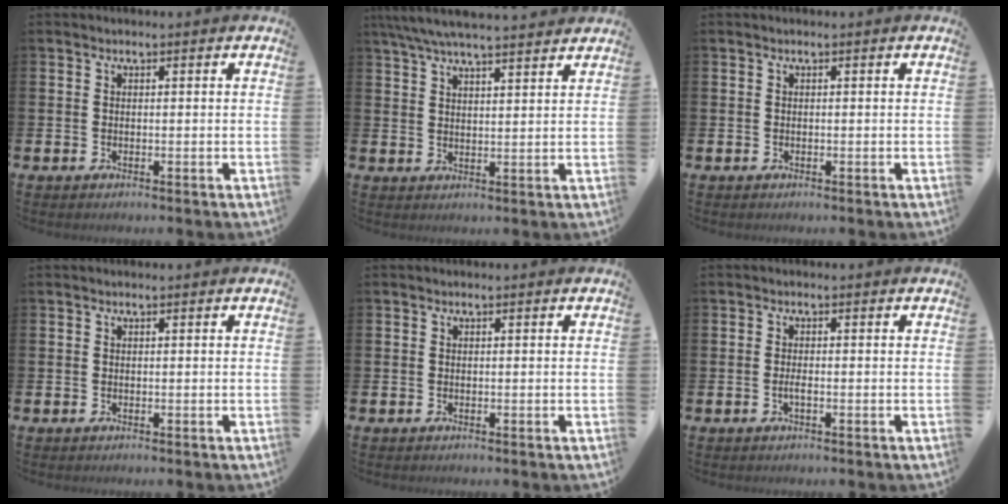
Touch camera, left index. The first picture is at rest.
{"total": 6.1, "force": [5.7, 0.4, 2.1], "torque": [-0.061, -0.018, 0.106]}
{"total": 0.0}
{"total": 0.0}
{"total": 0.0}
{"total": 1.1, "force": [-0.4, 0.3, 1.0], "torque": [-0.027, 0.003, -0.006]}